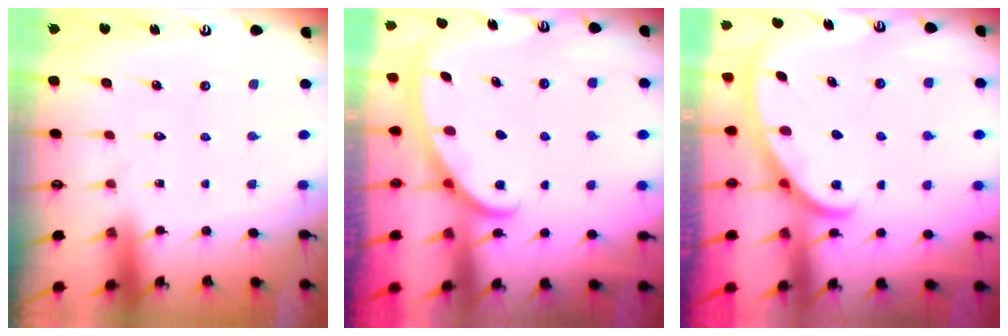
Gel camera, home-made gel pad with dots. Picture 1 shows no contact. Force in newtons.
{"total": 2.8, "press": 2.8, "slide": 0.4}
{"total": 2.8, "press": 2.8, "slide": 0.3}